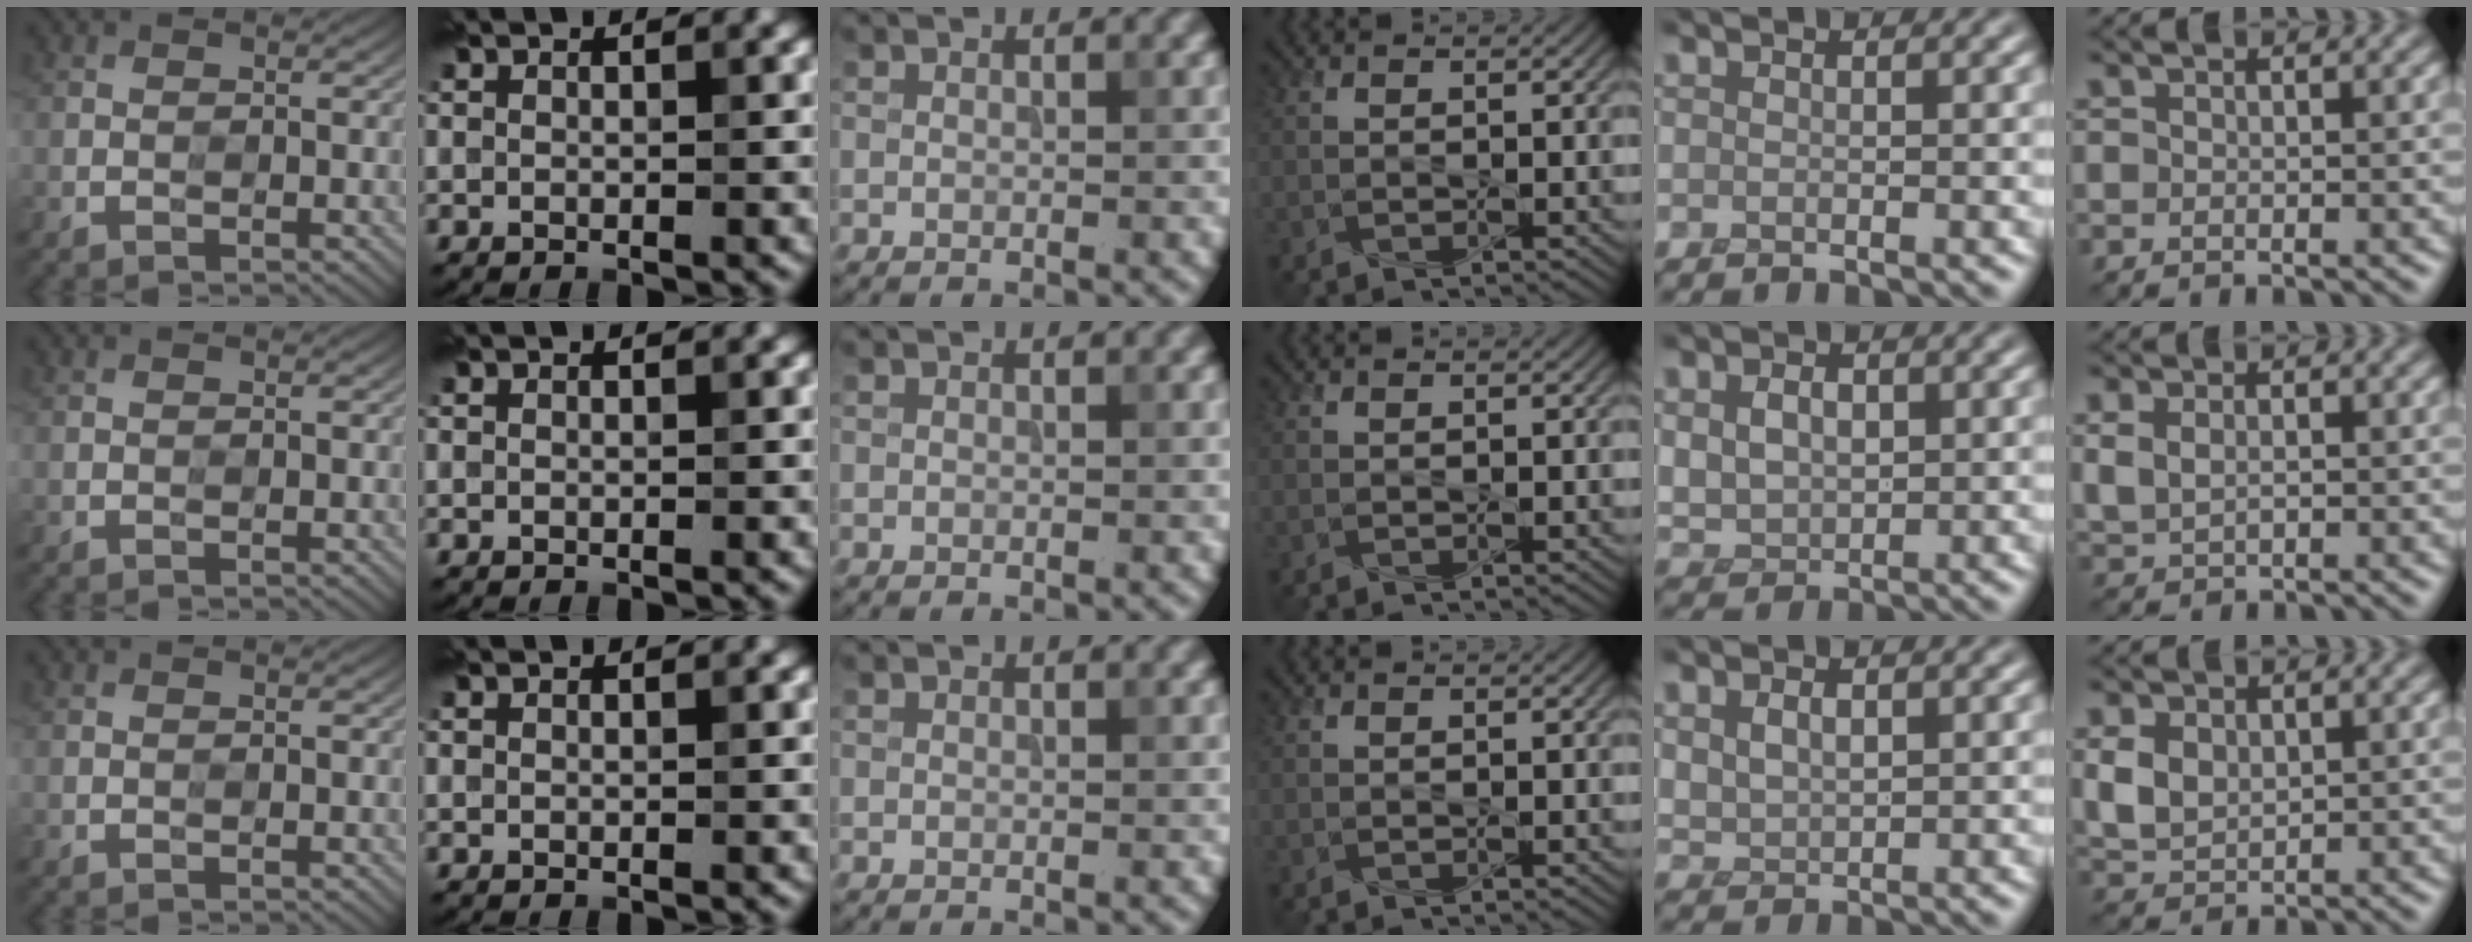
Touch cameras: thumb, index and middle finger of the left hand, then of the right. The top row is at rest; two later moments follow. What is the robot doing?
{"motion": "press", "object": "gel pad"}